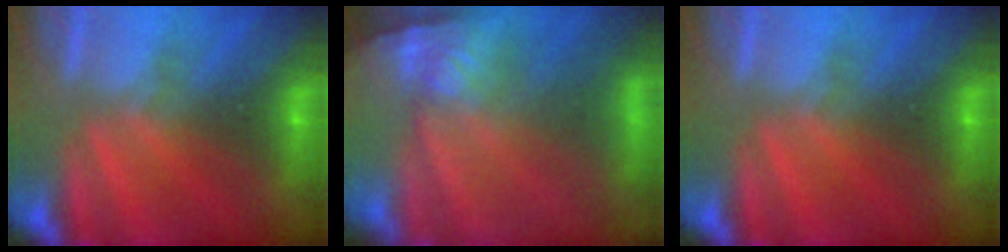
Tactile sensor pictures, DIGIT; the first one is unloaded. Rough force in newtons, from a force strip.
{"total": 7.2}
{"total": 0.0}